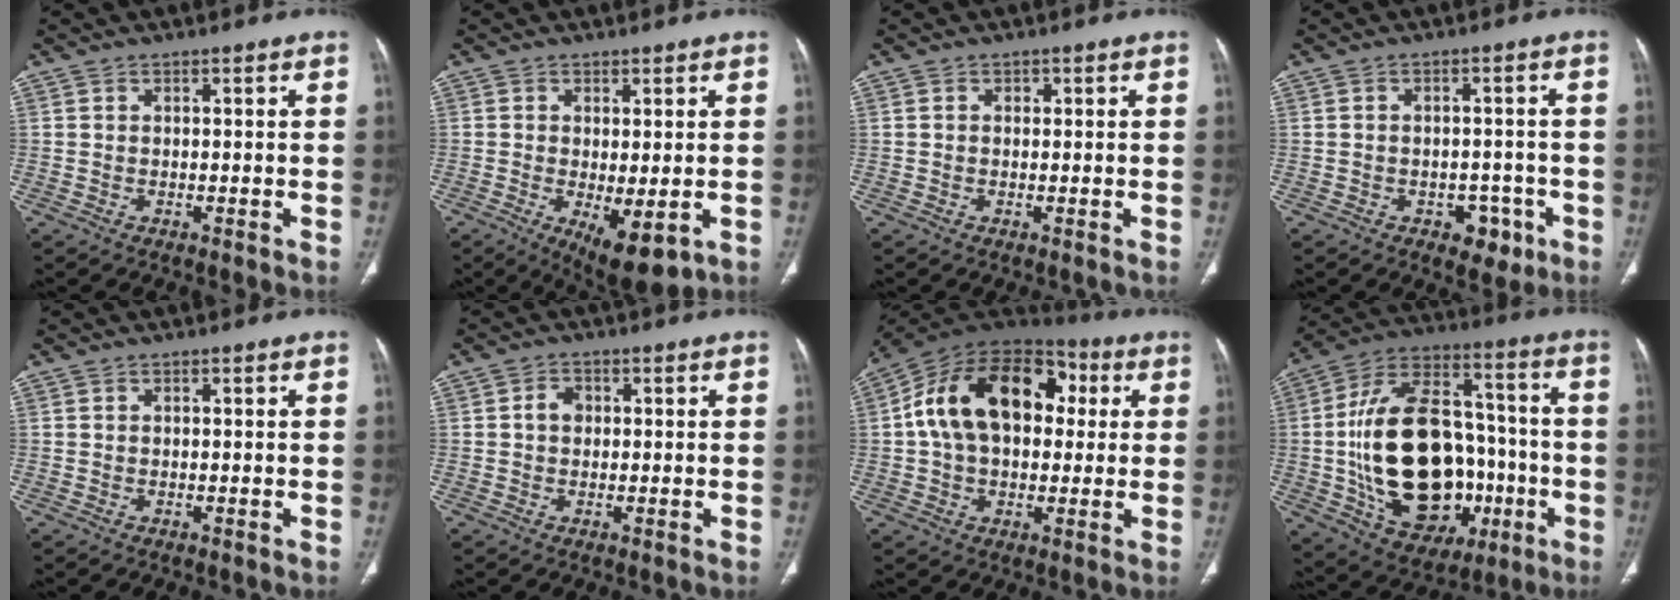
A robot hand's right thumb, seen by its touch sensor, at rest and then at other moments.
{"total": 8.7, "force": [-2.3, 3.5, 7.7], "torque": [-0.120, -0.020, -0.023]}
{"total": 0.7, "force": [0.2, 0.7, 0.3], "torque": [0.000, 0.002, 0.001]}
{"total": 5.3, "force": [-2.5, 3.6, 2.9], "torque": [-0.011, 0.016, -0.027]}
{"total": 0.0}
{"total": 2.6, "force": [0.2, 2.1, 1.5], "torque": [-0.017, 0.008, 0.001]}
{"total": 22.0, "force": [3.8, 14.4, 16.1], "torque": [-0.257, 0.036, 0.054]}
{"total": 30.6, "force": [-4.6, 19.2, 23.3], "torque": [-0.395, 0.030, -0.052]}